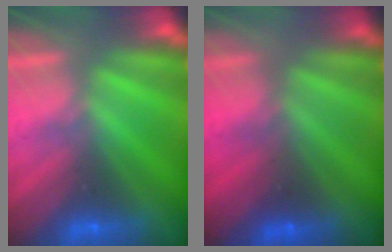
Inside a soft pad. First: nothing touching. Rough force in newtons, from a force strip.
{"total": 1.6}